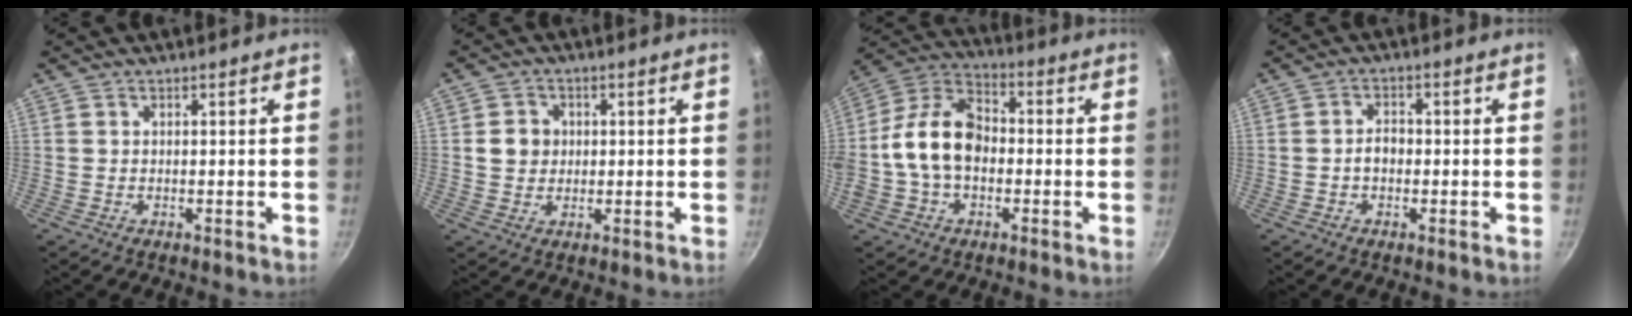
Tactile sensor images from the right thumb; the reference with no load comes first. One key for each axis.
{"total": 4.6, "fx": 0.5, "fy": 4.2, "fz": 1.9, "tx": -0.011, "ty": 0.005, "tz": 0.005}
{"total": 14.2, "fx": -1.3, "fy": 9.8, "fz": 10.2, "tx": -0.161, "ty": 0.040, "tz": -0.043}
{"total": 3.0, "fx": -0.6, "fy": 2.2, "fz": 2.0, "tx": -0.018, "ty": 0.016, "tz": -0.010}